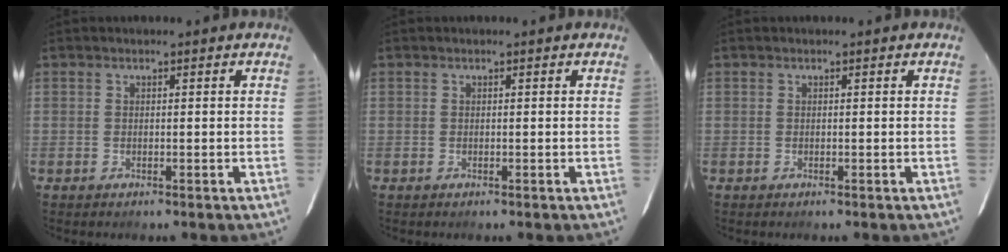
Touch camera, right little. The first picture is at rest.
{"total": 0.0}
{"total": 0.0}